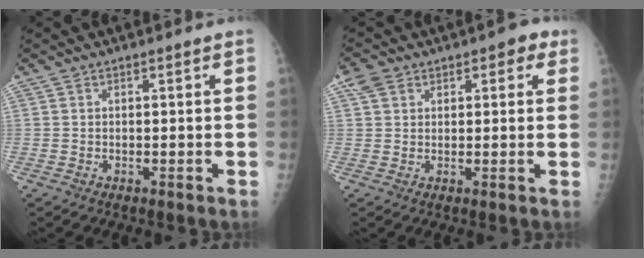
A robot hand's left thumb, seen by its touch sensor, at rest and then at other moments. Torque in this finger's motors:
{"motor_torque": [0.23, -0.03, 0.39, -0.16, 0.02]}